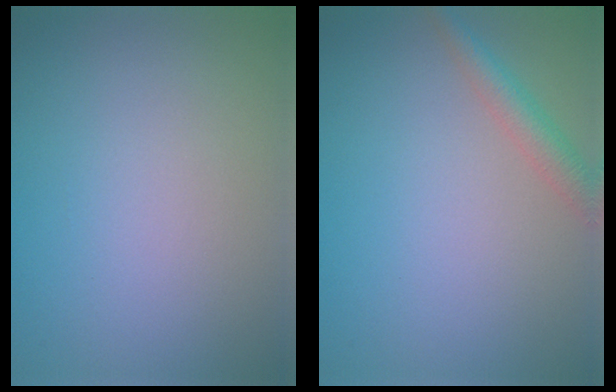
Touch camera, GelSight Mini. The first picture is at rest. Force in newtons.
{"total": 2.4, "press": 2.4, "slide": 0.1}